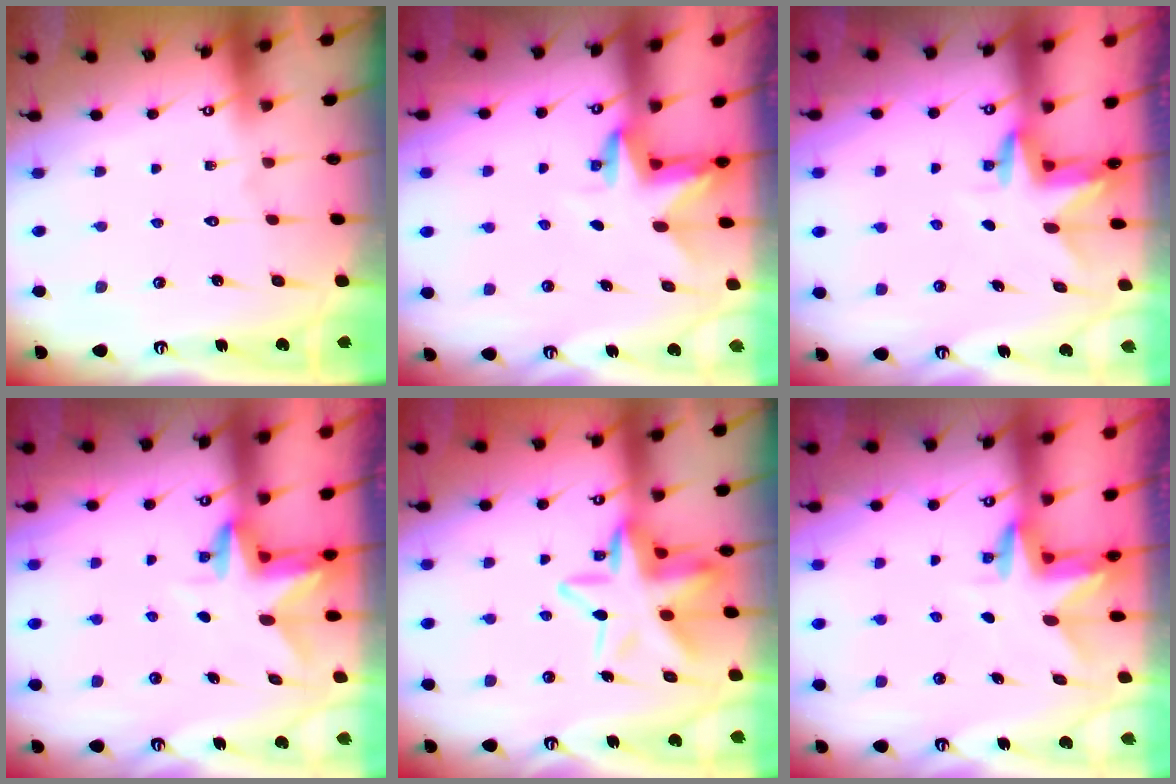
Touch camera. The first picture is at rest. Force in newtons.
{"total": 3.3, "press": 3.3, "slide": 0.1}
{"total": 3.0, "press": 3.0, "slide": 0.2}
{"total": 3.3, "press": 3.3, "slide": 0.3}
{"total": 14.5, "press": 14.3, "slide": 2.5}
{"total": 3.0, "press": 3.0, "slide": 0.2}